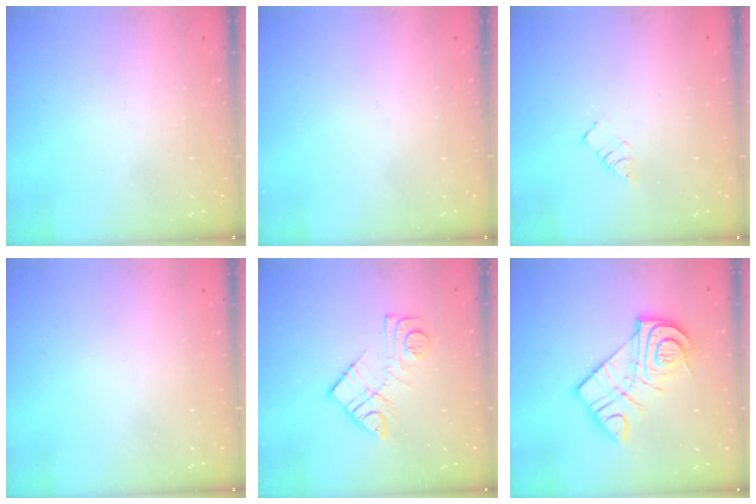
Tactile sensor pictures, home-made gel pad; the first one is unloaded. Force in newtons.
{"total": 0.0}
{"total": 3.0, "press": 3.0, "slide": 0.4}
{"total": 0.0}
{"total": 12.1, "press": 12.0, "slide": 0.8}
{"total": 17.1, "press": 17.0, "slide": 1.8}